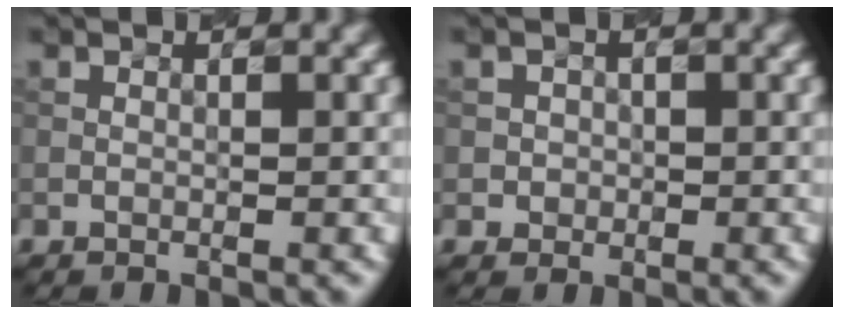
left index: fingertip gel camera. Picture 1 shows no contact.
{"total": 1.3, "force": [0.0, 1.3, 0.1], "torque": [0.017, -0.001, -0.007]}